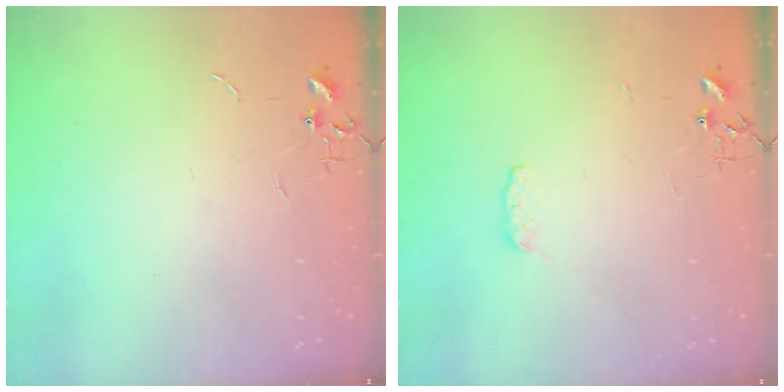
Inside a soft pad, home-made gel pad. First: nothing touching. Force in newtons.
{"total": 3.7, "press": 3.6, "slide": 0.6}